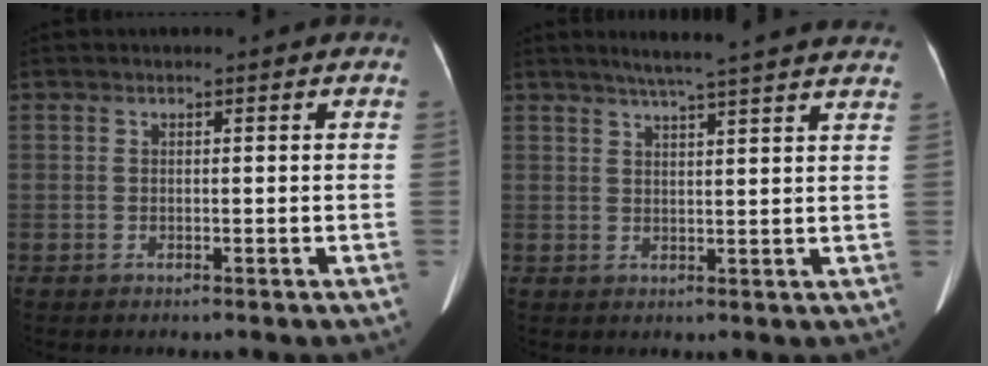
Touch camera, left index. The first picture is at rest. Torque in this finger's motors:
{"motor_torque": [0.82, -1.32, 0.04, 0.03]}